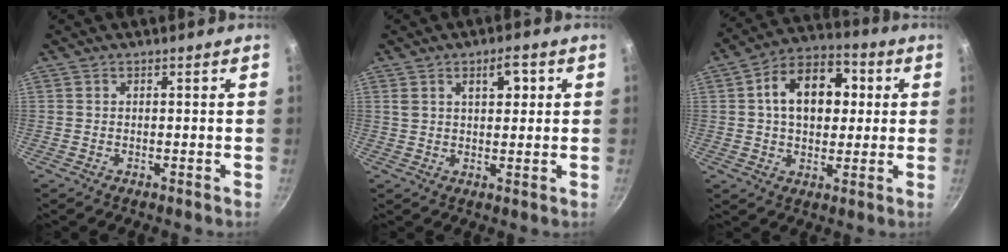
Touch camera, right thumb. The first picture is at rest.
{"total": 5.0, "force": [1.9, 2.6, 3.9], "torque": [-0.043, -0.002, 0.028]}
{"total": 14.7, "force": [2.6, 10.1, 10.4], "torque": [-0.124, 0.019, 0.028]}